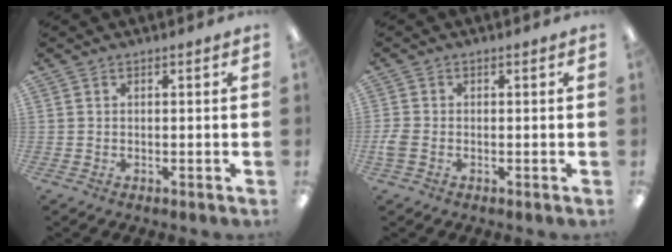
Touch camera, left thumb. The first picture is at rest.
{"total": 2.7, "force": [-0.6, 1.8, 2.0], "torque": [-0.046, 0.000, -0.014]}